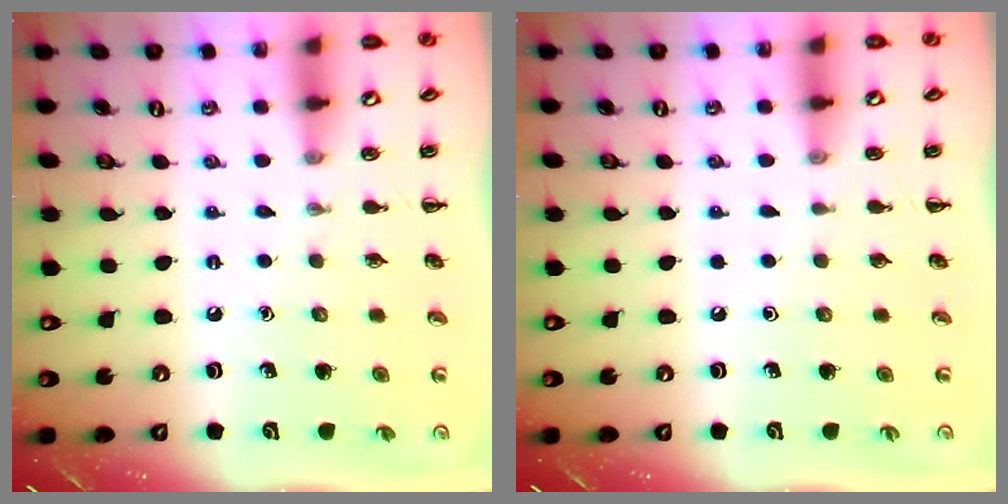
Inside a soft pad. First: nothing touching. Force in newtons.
{"total": 0.0}